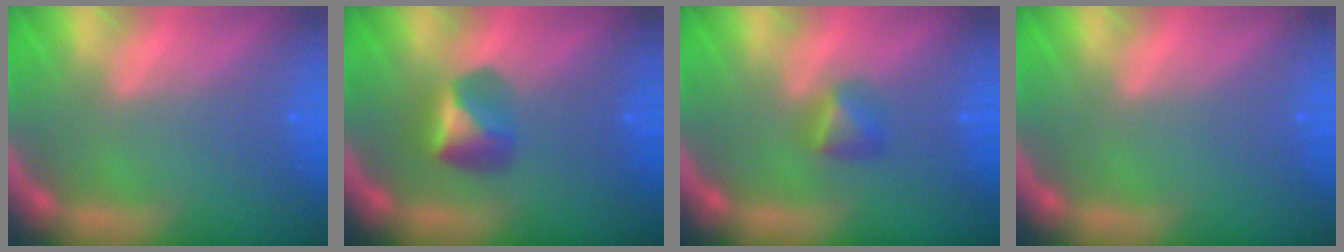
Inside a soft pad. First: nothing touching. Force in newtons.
{"total": 2.9}
{"total": 1.9}
{"total": 0.0}